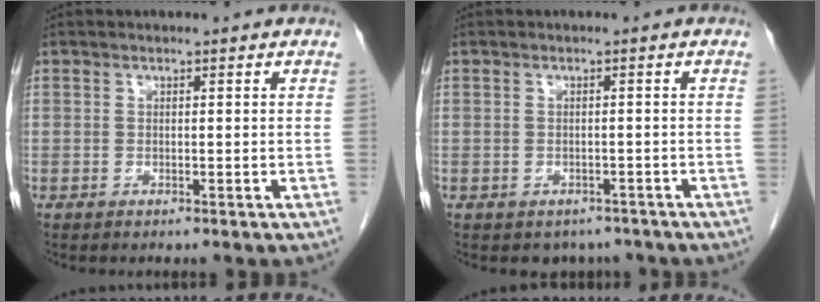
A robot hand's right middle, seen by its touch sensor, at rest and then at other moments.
{"total": 3.3, "force": [-2.7, 1.9, 0.2], "torque": [0.004, 0.009, -0.033]}